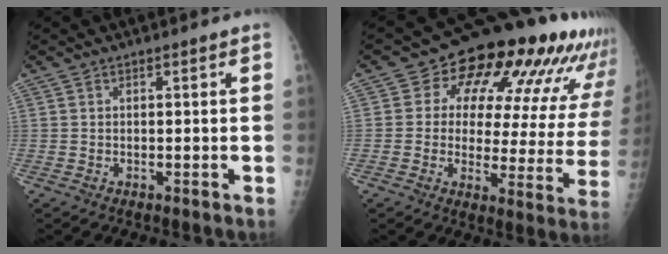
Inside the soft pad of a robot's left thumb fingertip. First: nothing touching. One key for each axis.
{"total": 21.8, "fx": 11.9, "fy": 10.2, "fz": 15.2, "tx": -0.163, "ty": -0.028, "tz": 0.143}